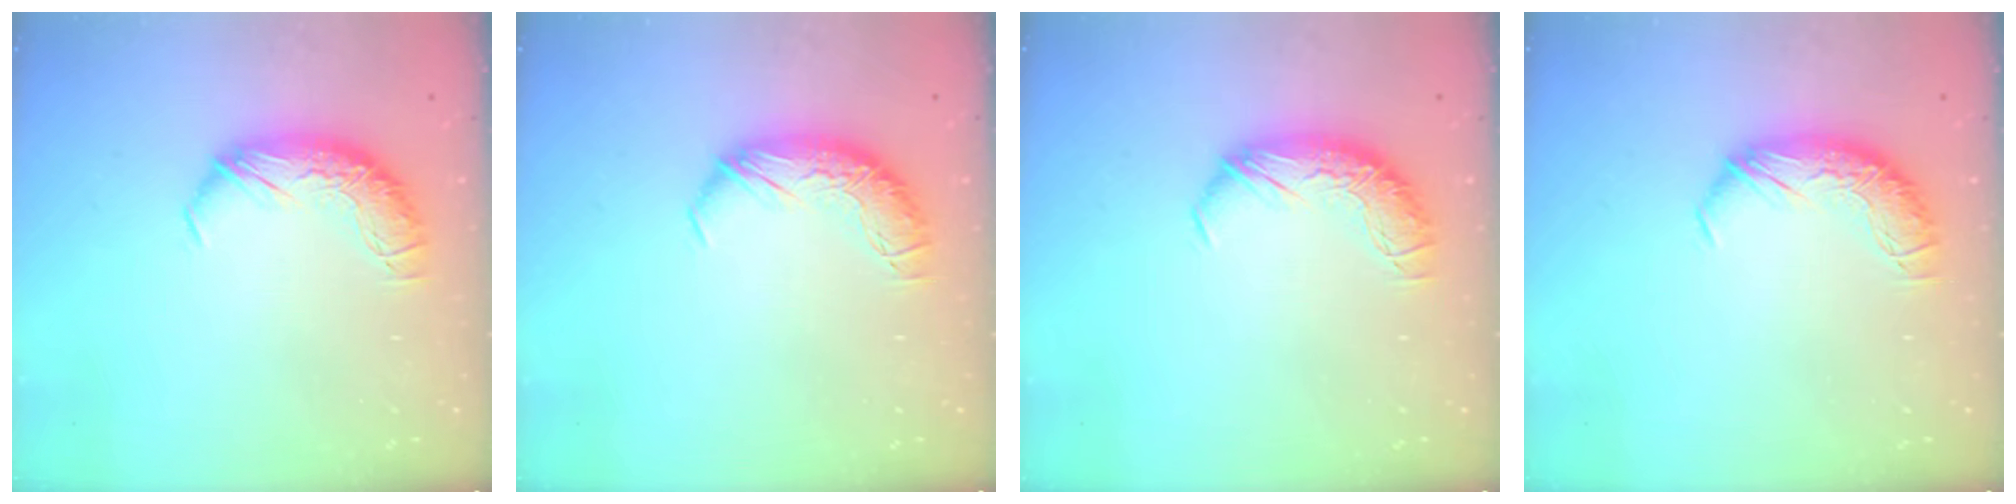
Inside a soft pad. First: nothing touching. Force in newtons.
{"total": 0.0}
{"total": 0.0}
{"total": 0.0}